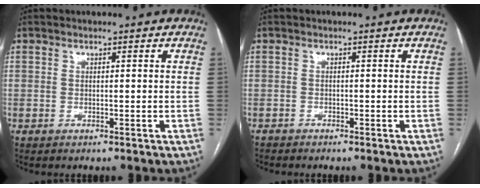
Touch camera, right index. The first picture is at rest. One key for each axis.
{"total": 1.0, "fx": -0.9, "fy": 0.3, "fz": -0.1, "tx": -0.002, "ty": 0.000, "tz": -0.019}